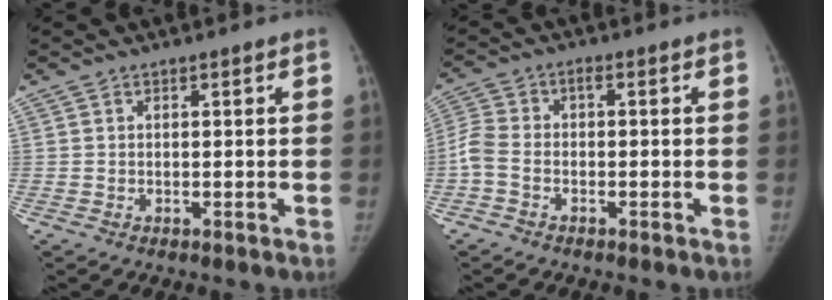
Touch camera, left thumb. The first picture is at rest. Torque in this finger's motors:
{"motor_torque": [-0.49, 0.54, 0.01, 0.00, 0.04]}